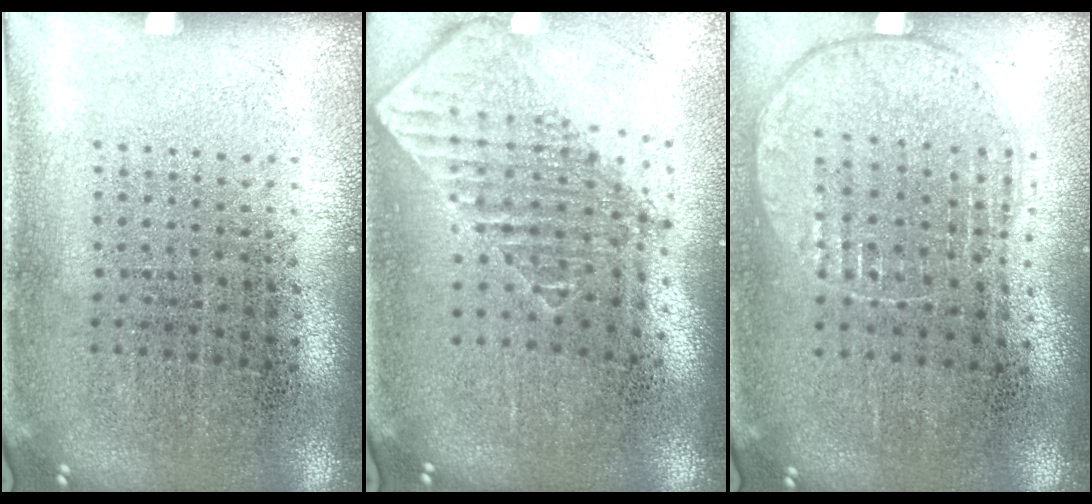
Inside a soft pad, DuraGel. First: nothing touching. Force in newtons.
{"total": 2.0, "press": 1.5, "slide": 1.3}
{"total": 1.0, "press": 1.0, "slide": 0.3}